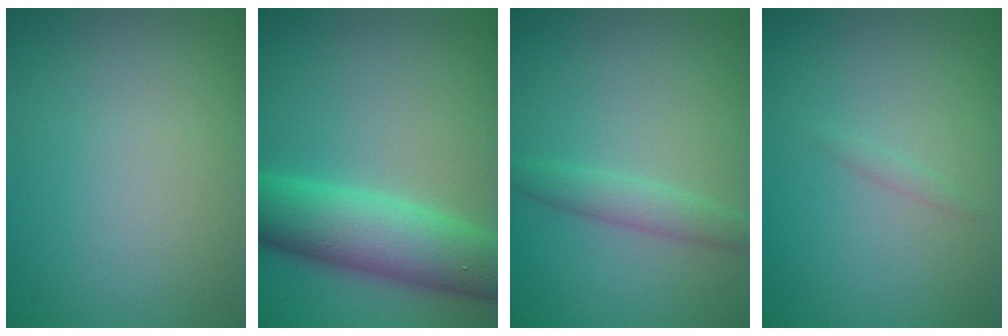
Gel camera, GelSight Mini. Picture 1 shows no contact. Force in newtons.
{"total": 8.2, "press": 8.2, "slide": 0.3}
{"total": 2.1, "press": 2.1, "slide": 0.1}
{"total": 0.5, "press": 0.5, "slide": 0.1}